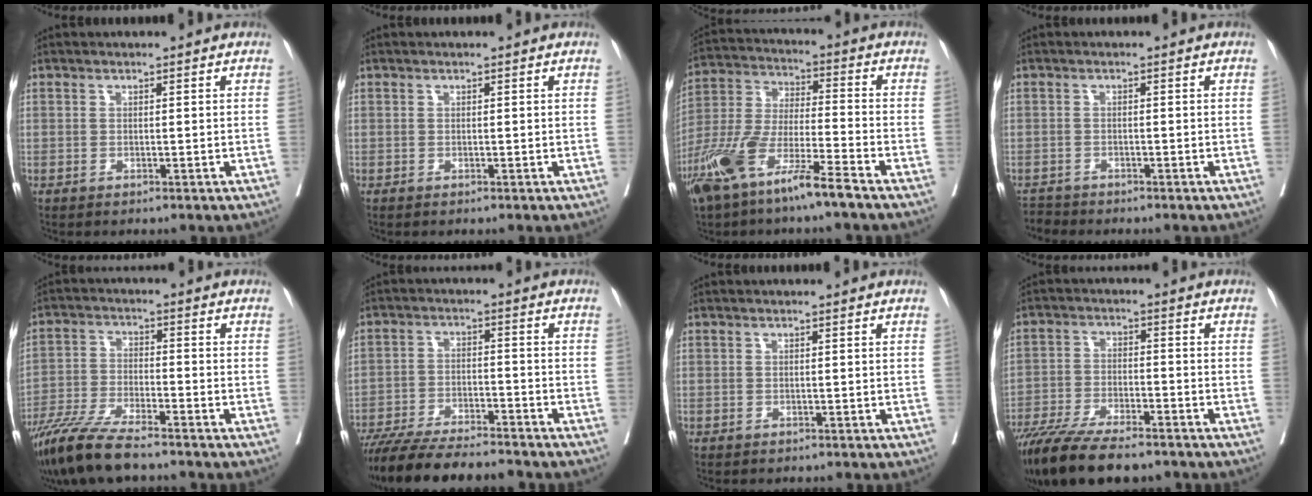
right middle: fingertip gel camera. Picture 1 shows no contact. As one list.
[{"total": 0.0}, {"total": 13.0, "force": [-8.6, 1.3, 9.7], "torque": [-0.206, -0.024, -0.170]}, {"total": 1.9, "force": [-1.8, -0.1, -0.6], "torque": [0.011, -0.011, -0.034]}, {"total": 11.4, "force": [-9.3, 1.3, 6.5], "torque": [-0.121, -0.034, -0.168]}, {"total": 15.8, "force": [-14.0, 2.1, 6.9], "torque": [-0.116, -0.018, -0.222]}, {"total": 1.1, "force": [-1.0, 0.3, 0.3], "torque": [-0.012, -0.003, -0.015]}, {"total": 15.7, "force": [-12.9, 3.2, 8.4], "torque": [-0.155, -0.032, -0.214]}]